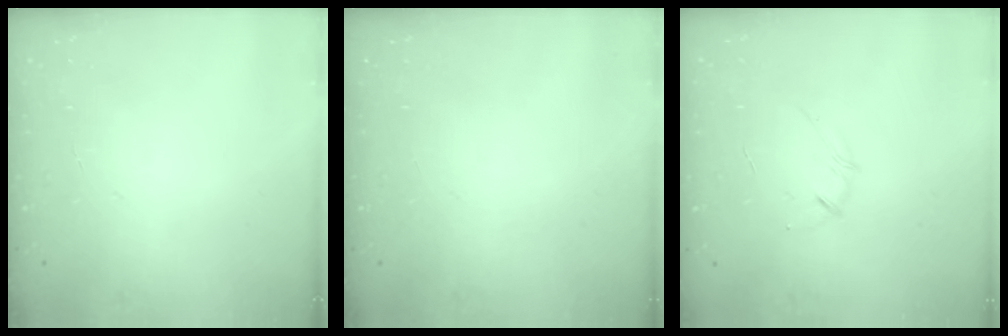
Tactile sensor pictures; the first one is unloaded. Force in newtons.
{"total": 0.0}
{"total": 3.3, "press": 3.2, "slide": 0.6}